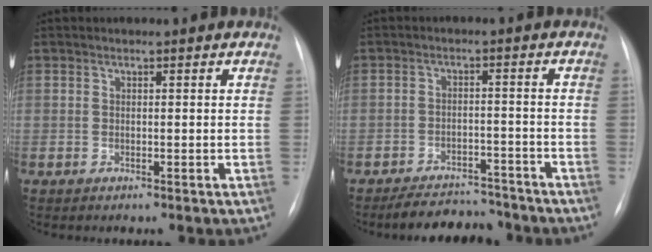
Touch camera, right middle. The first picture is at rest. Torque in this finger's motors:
{"motor_torque": [0.48, -1.00, 0.06, 0.00]}